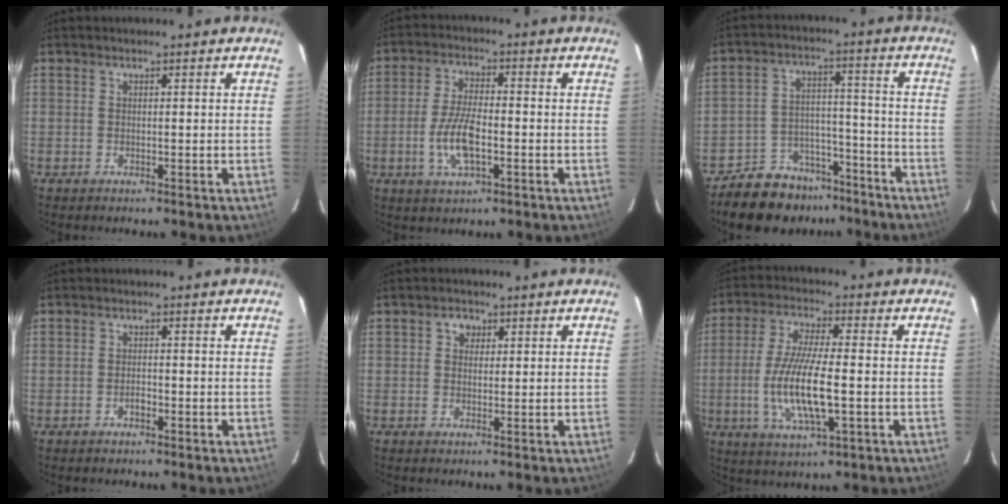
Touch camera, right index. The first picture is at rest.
{"total": 8.4, "force": [-2.4, 3.3, 7.3], "torque": [-0.151, -0.001, -0.045]}
{"total": 9.4, "force": [-7.8, 5.2, 0.9], "torque": [-0.027, 0.035, -0.107]}
{"total": 1.5, "force": [-0.8, 0.8, 0.9], "torque": [-0.018, 0.003, -0.015]}
{"total": 2.3, "force": [0.7, 2.0, 0.7], "torque": [-0.009, 0.010, 0.011]}
{"total": 12.6, "force": [-2.4, 3.1, 12.0], "torque": [-0.243, -0.011, -0.045]}